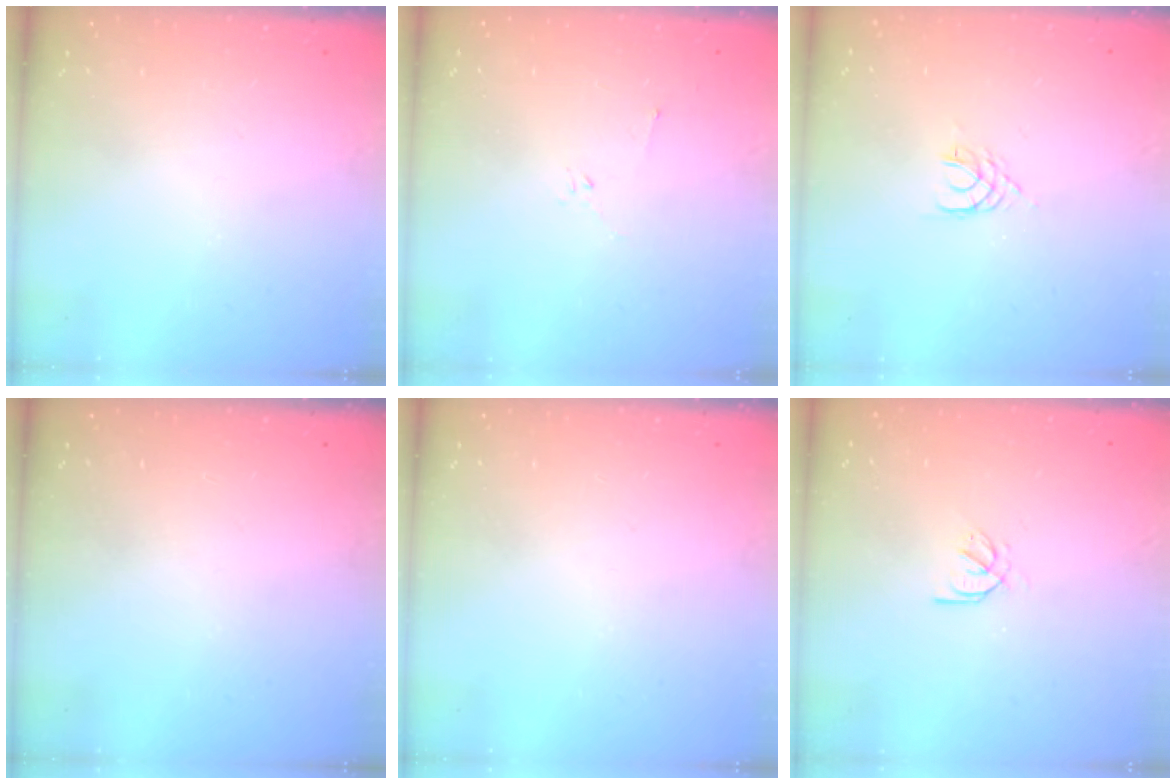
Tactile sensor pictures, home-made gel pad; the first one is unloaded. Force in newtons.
{"total": 2.2, "press": 2.1, "slide": 0.7}
{"total": 2.0, "press": 1.9, "slide": 0.3}
{"total": 0.0}
{"total": 0.0}
{"total": 2.1, "press": 2.0, "slide": 0.5}